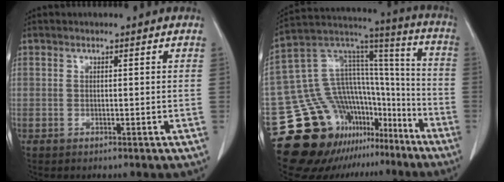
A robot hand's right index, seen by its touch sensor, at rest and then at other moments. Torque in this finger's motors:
{"motor_torque": [-0.14, 0.04, -0.09, -0.06]}